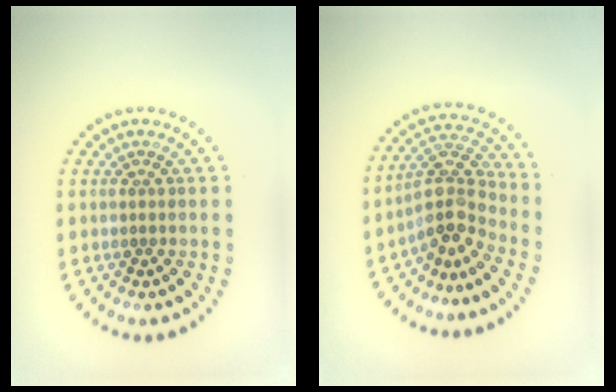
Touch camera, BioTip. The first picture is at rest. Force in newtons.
{"total": 3.8, "press": 2.8, "slide": 2.6}